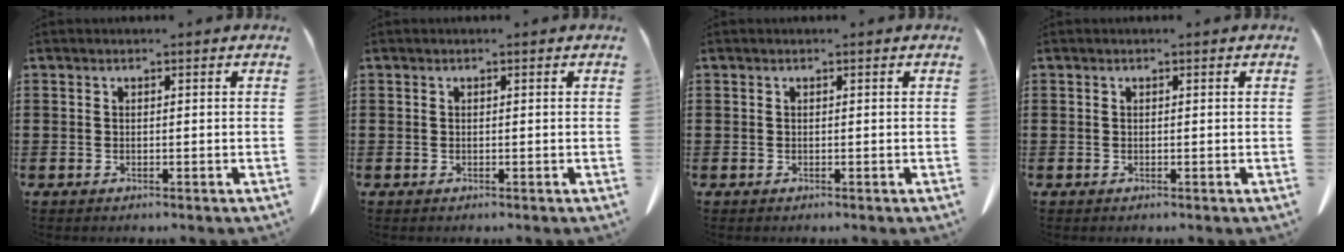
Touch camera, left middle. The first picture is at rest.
{"total": 0.0}
{"total": 0.0}
{"total": 0.0}